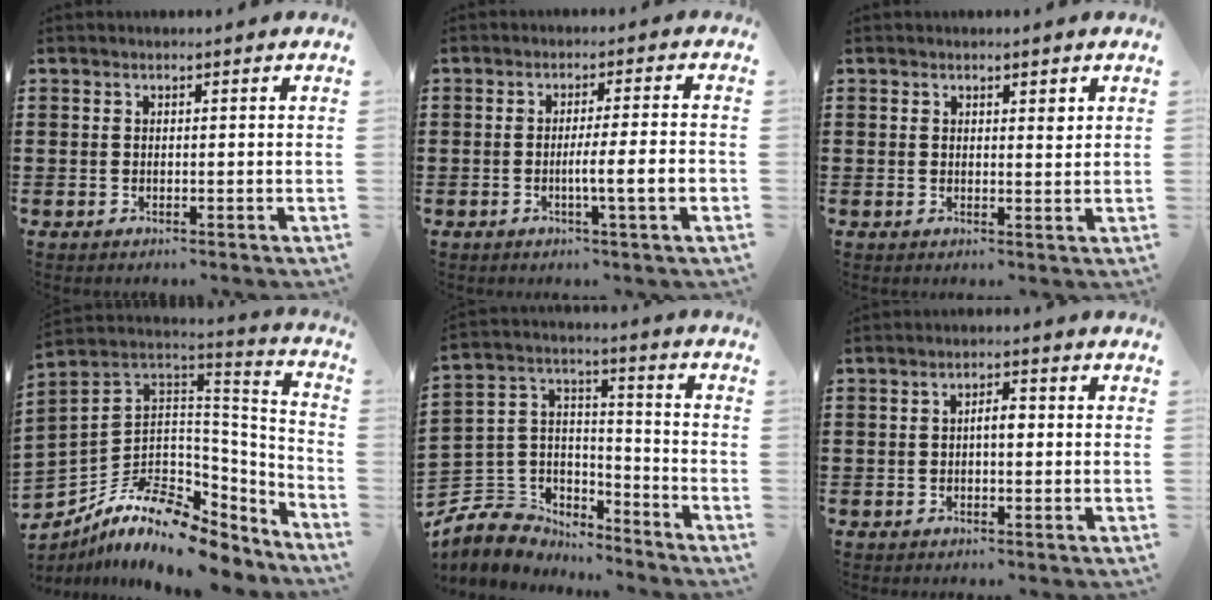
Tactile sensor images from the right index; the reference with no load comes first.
{"total": 5.7, "force": [-1.6, -0.1, 5.5], "torque": [-0.092, -0.009, -0.029]}
{"total": 1.5, "force": [0.9, 0.7, 1.0], "torque": [-0.005, -0.003, 0.012]}
{"total": 10.9, "force": [-6.9, 5.8, 6.1], "torque": [-0.136, 0.004, -0.123]}
{"total": 6.6, "force": [-4.7, 4.7, 0.3], "torque": [-0.046, -0.004, -0.095]}
{"total": 2.5, "force": [-0.2, 0.8, 2.3], "torque": [-0.044, 0.005, -0.005]}